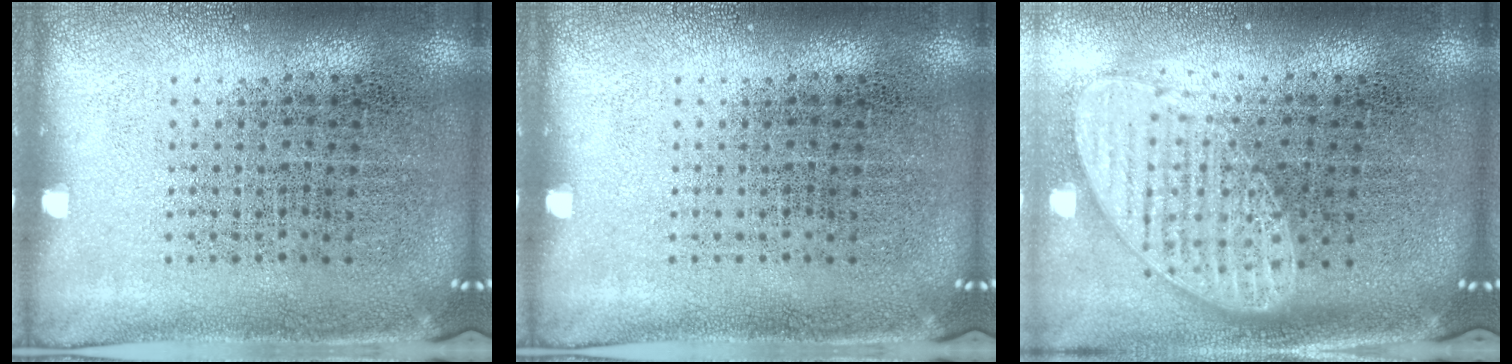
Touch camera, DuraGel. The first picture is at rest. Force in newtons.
{"total": 0.0}
{"total": 1.7, "press": 1.3, "slide": 1.0}